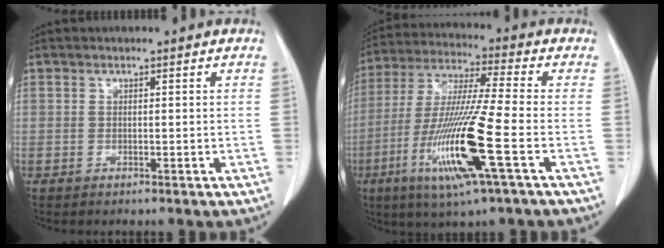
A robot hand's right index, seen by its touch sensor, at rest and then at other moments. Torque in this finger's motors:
{"motor_torque": [2.14, 0.00, 1.03, 0.16]}